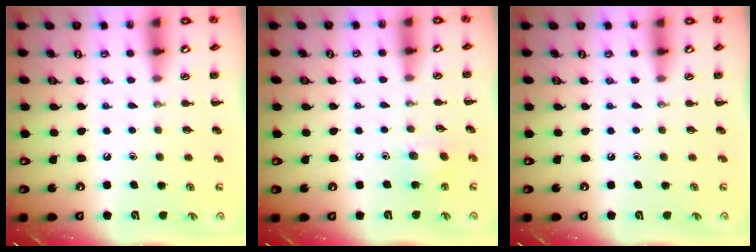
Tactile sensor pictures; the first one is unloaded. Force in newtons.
{"total": 6.0, "press": 6.0, "slide": 0.7}
{"total": 0.0}